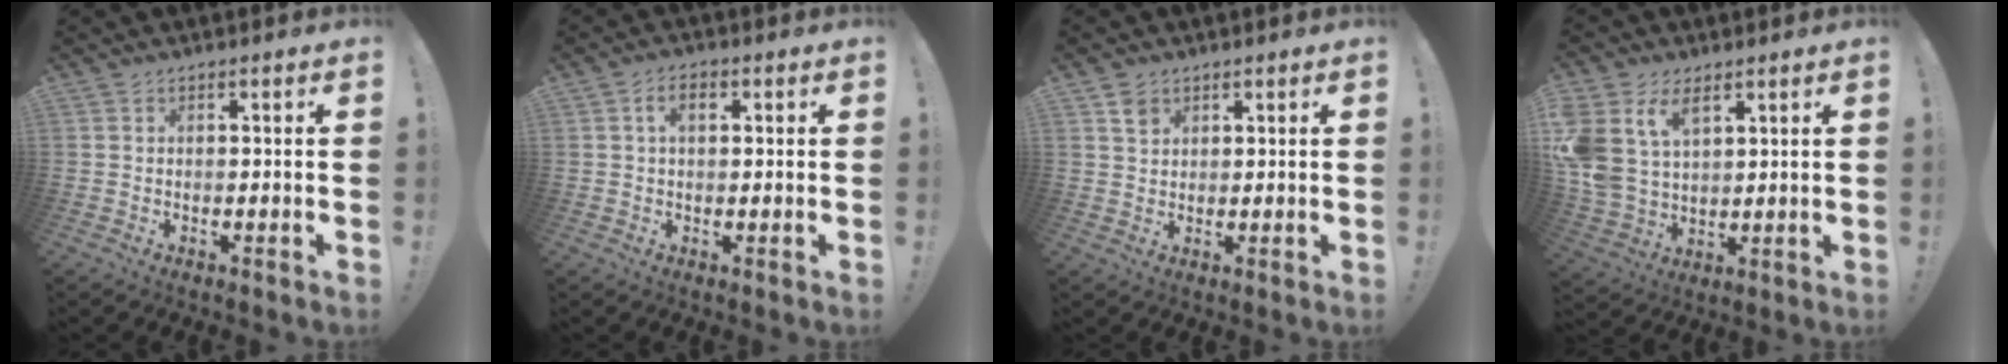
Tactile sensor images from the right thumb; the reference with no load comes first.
{"total": 4.1, "force": [1.0, 2.4, 3.2], "torque": [-0.051, 0.006, 0.014]}
{"total": 2.7, "force": [1.8, 2.0, 0.4], "torque": [0.005, -0.009, 0.032]}
{"total": 11.9, "force": [6.2, 7.7, 6.7], "torque": [-0.149, -0.029, 0.123]}